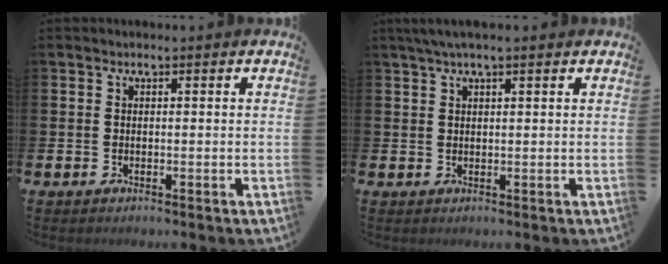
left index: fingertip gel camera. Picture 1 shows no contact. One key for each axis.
{"total": 2.3, "fx": 1.8, "fy": 0.2, "fz": 1.5, "tx": -0.029, "ty": 0.004, "tz": 0.031}